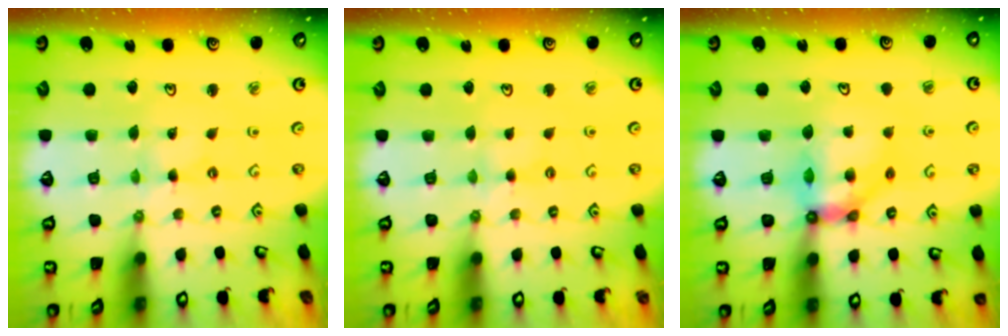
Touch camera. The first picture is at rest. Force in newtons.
{"total": 2.8, "press": 2.8, "slide": 0.4}
{"total": 10.4, "press": 10.4, "slide": 1.1}